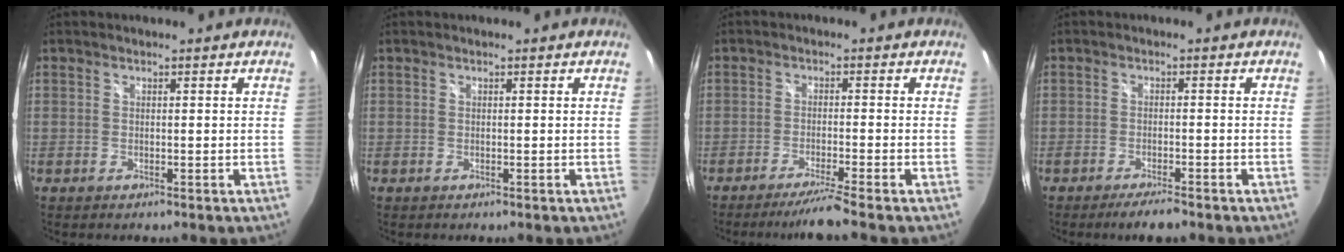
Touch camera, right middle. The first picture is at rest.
{"total": 0.0}
{"total": 5.4, "force": [-4.6, -1.6, 2.5], "torque": [-0.057, -0.008, -0.076]}
{"total": 4.1, "force": [-3.4, 0.5, 2.3], "torque": [-0.053, -0.006, -0.060]}